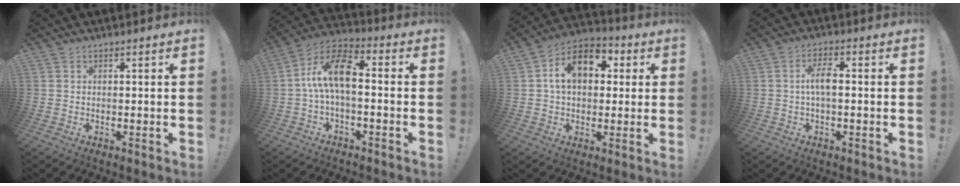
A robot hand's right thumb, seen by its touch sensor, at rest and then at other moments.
{"total": 11.5, "force": [-0.4, 5.2, 10.2], "torque": [-0.201, 0.018, -0.005]}
{"total": 12.6, "force": [3.3, 8.6, 8.6], "torque": [-0.127, 0.000, 0.060]}
{"total": 5.4, "force": [-0.5, 1.8, 5.1], "torque": [-0.105, 0.014, -0.012]}